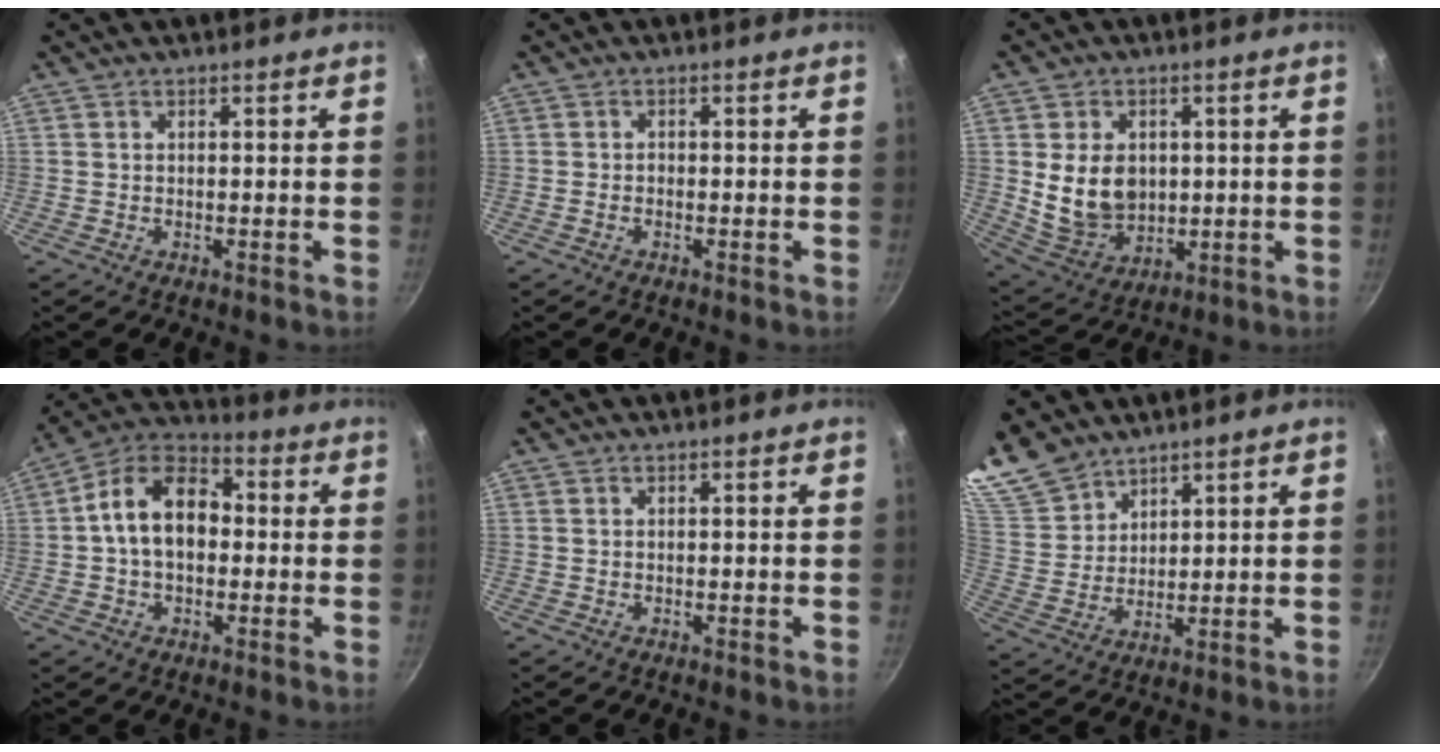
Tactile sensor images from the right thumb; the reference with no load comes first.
{"total": 0.7, "force": [-0.4, 0.5, 0.3], "torque": [-0.007, 0.004, -0.012]}
{"total": 11.8, "force": [1.0, 9.0, 7.6], "torque": [-0.117, -0.015, 0.039]}
{"total": 13.4, "force": [0.3, 9.1, 9.8], "torque": [-0.129, 0.037, -0.016]}
{"total": 0.0}
{"total": 12.1, "force": [9.7, 6.5, 3.2], "torque": [-0.052, -0.026, 0.210]}